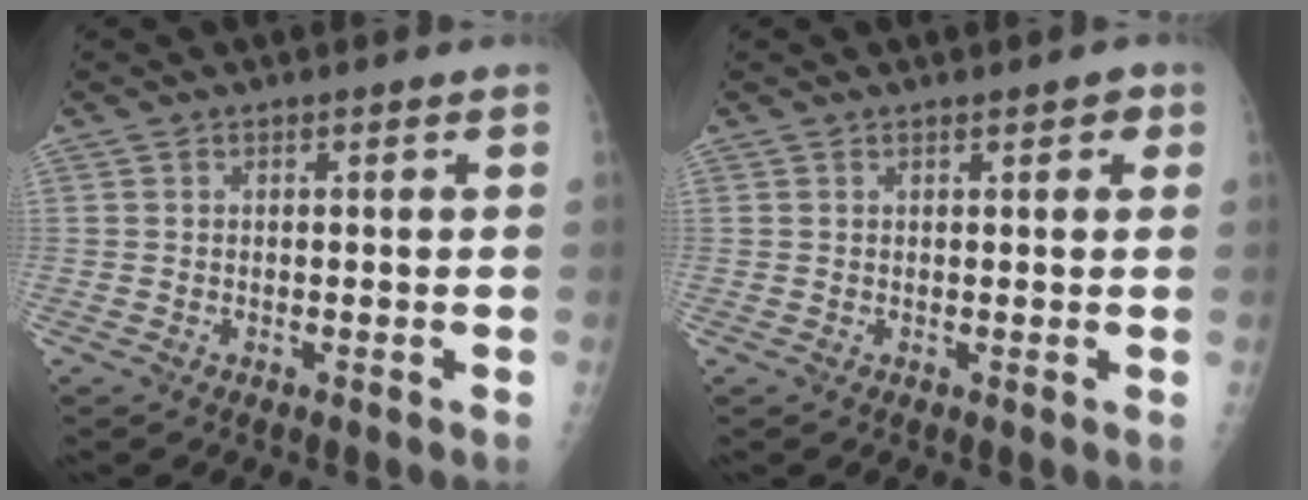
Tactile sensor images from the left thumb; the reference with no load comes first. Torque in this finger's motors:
{"motor_torque": [-0.09, 0.21, -0.28, -0.12, 0.01]}